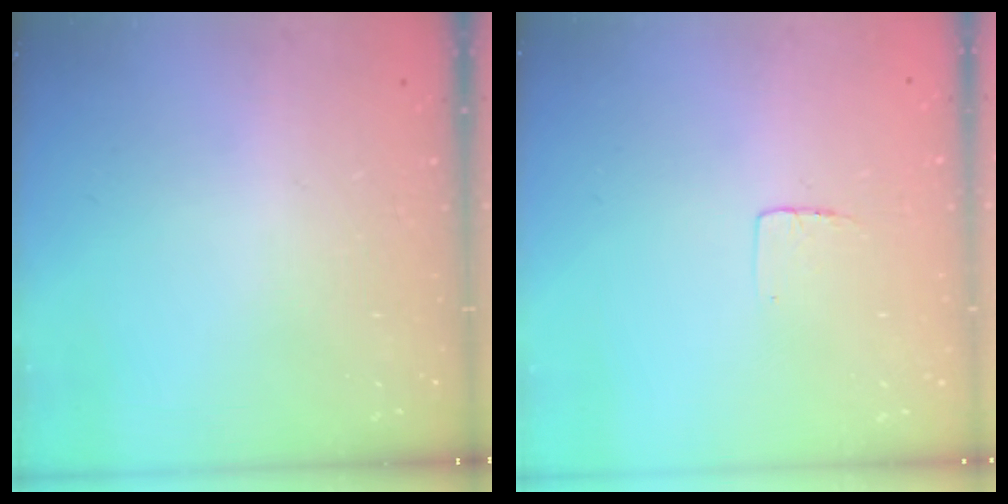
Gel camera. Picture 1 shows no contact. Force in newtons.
{"total": 3.5, "press": 3.5, "slide": 0.3}